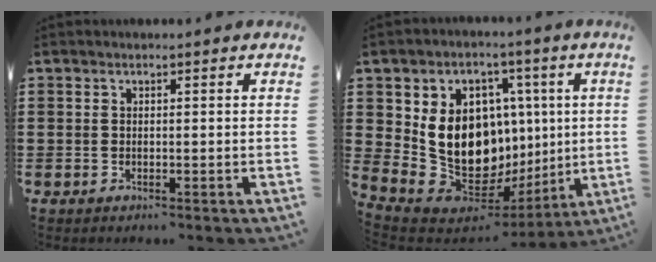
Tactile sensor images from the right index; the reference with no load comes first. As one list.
[{"total": 14.7, "force": [1.8, 11.5, 9.0], "torque": [-0.207, -0.034, 0.043]}]